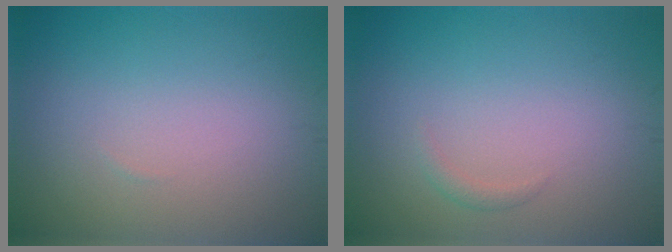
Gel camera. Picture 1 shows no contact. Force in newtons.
{"total": 0.7, "press": 0.7, "slide": 0.1}